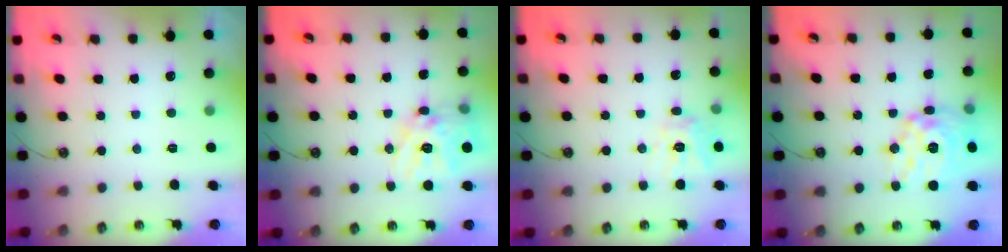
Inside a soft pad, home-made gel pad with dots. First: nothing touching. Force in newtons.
{"total": 16.8, "press": 16.8, "slide": 1.4}
{"total": 10.9, "press": 10.8, "slide": 0.6}
{"total": 17.3, "press": 17.2, "slide": 1.5}